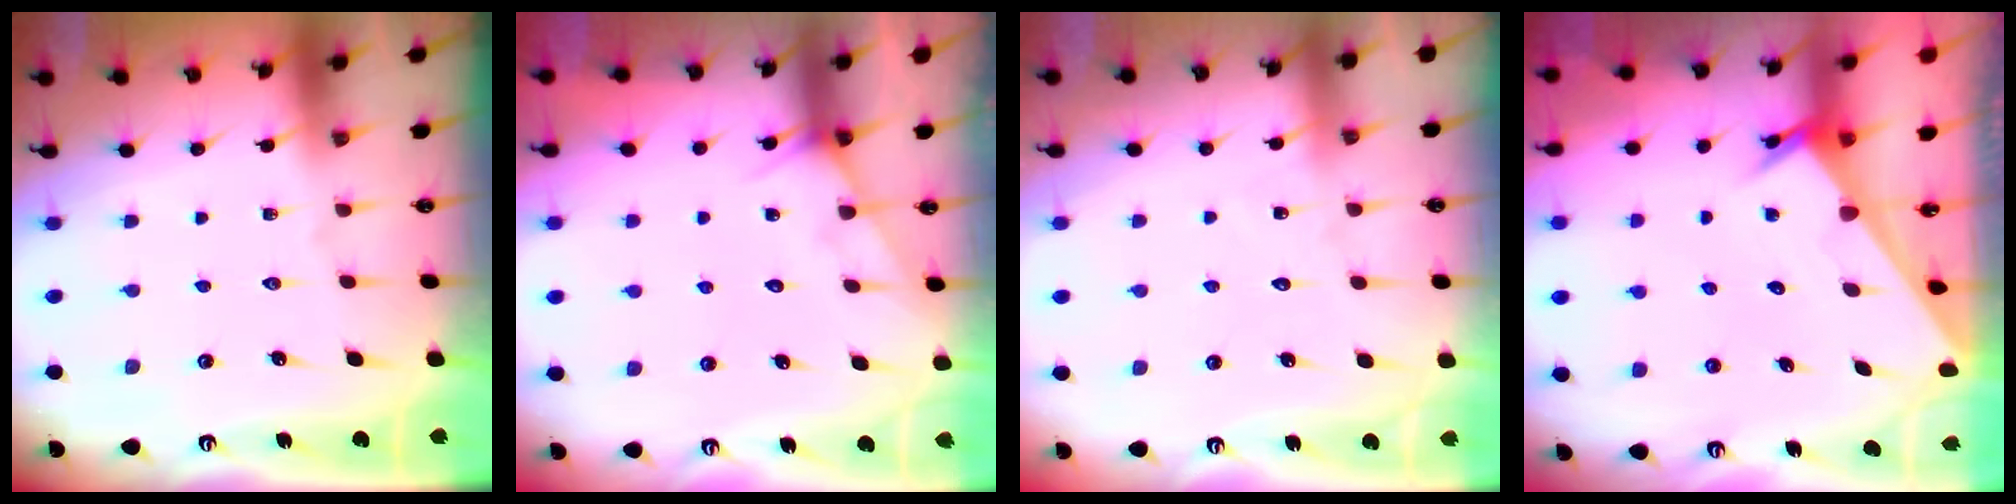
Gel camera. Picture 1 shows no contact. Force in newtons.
{"total": 6.0, "press": 6.0, "slide": 0.4}
{"total": 6.3, "press": 6.3, "slide": 0.5}
{"total": 2.5, "press": 2.5, "slide": 0.1}